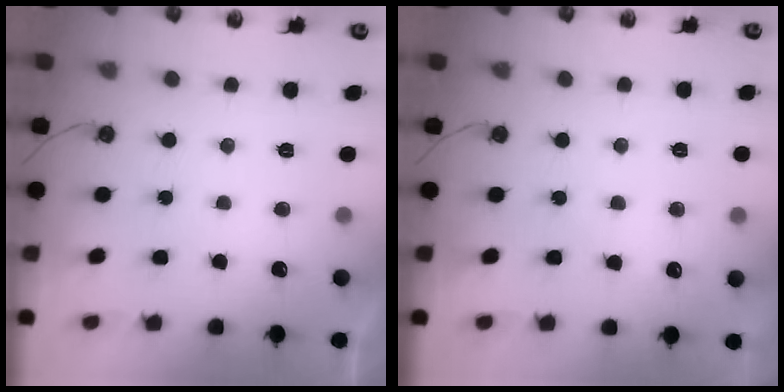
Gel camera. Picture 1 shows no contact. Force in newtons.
{"total": 3.4, "press": 3.4, "slide": 0.3}